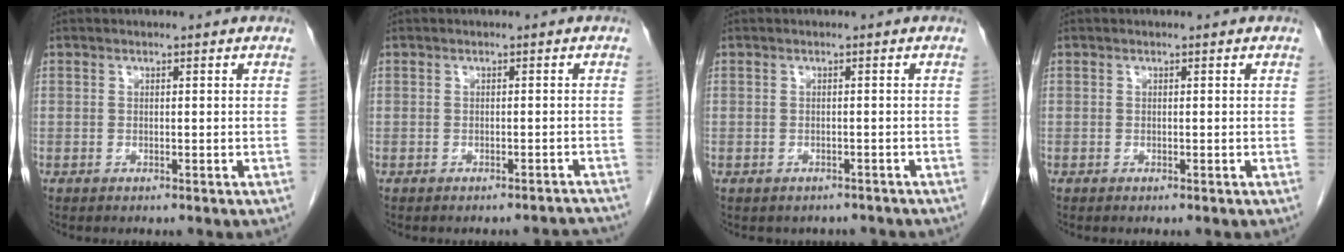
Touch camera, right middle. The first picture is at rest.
{"total": 3.4, "force": [-3.3, 0.5, 0.2], "torque": [0.008, -0.001, -0.035]}
{"total": 3.3, "force": [-2.8, 1.6, 0.3], "torque": [-0.008, 0.006, -0.034]}
{"total": 0.0}